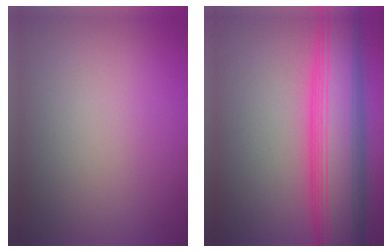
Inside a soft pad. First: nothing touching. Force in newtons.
{"total": 10.4, "press": 10.4, "slide": 0.4}